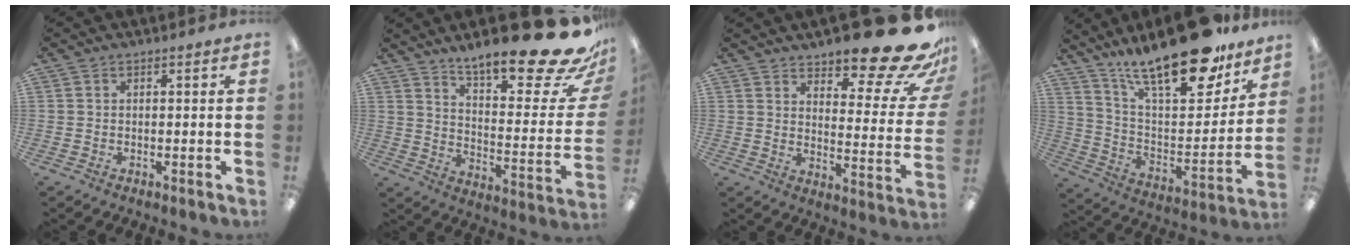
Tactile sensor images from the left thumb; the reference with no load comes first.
{"total": 22.2, "force": [17.5, 4.5, 12.9], "torque": [-0.180, -0.130, 0.281]}
{"total": 17.6, "force": [13.6, 4.9, 10.1], "torque": [-0.124, -0.107, 0.222]}
{"total": 22.0, "force": [17.0, 7.4, 11.7], "torque": [-0.181, -0.114, 0.289]}